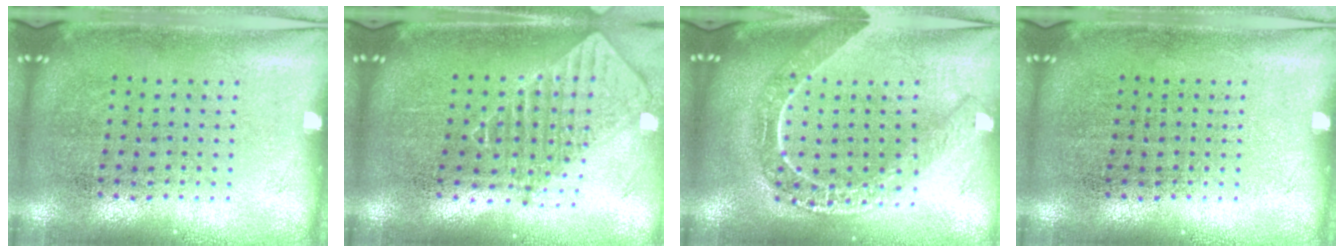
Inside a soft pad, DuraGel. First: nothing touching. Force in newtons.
{"total": 2.0, "press": 1.6, "slide": 1.2}
{"total": 2.1, "press": 1.8, "slide": 1.1}
{"total": 0.0}